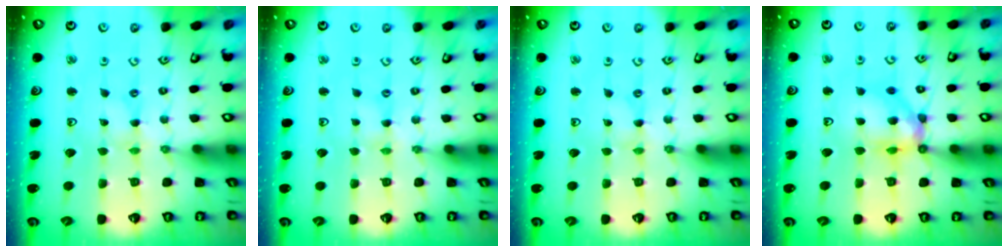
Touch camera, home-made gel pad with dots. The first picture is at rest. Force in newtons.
{"total": 0.0}
{"total": 0.0}
{"total": 12.4, "press": 12.3, "slide": 1.2}